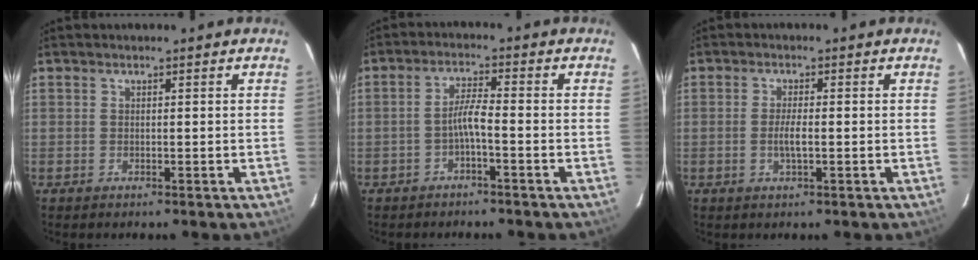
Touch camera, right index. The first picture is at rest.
{"total": 3.3, "force": [-1.7, 0.1, 2.8], "torque": [-0.059, 0.009, -0.032]}
{"total": 2.6, "force": [-0.5, 0.5, 2.5], "torque": [-0.048, -0.004, -0.009]}